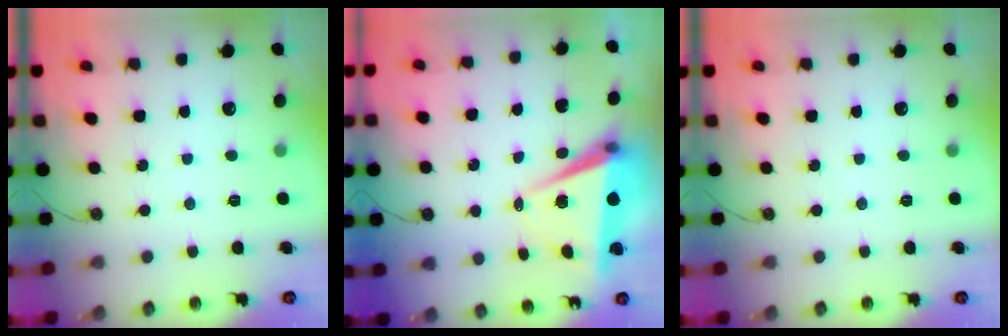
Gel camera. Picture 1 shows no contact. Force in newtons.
{"total": 6.8, "press": 5.3, "slide": 4.3}
{"total": 0.0}